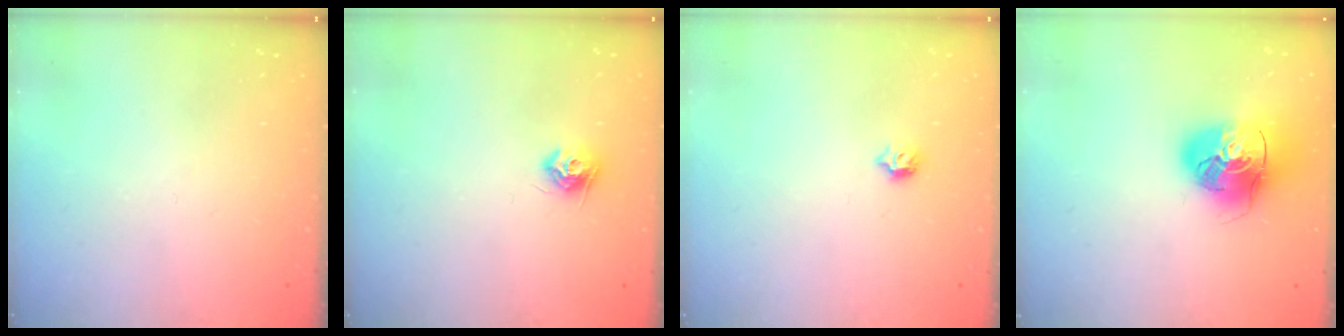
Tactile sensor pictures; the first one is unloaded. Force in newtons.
{"total": 8.1, "press": 8.1, "slide": 0.2}
{"total": 4.8, "press": 4.7, "slide": 1.0}
{"total": 16.4, "press": 16.2, "slide": 2.5}